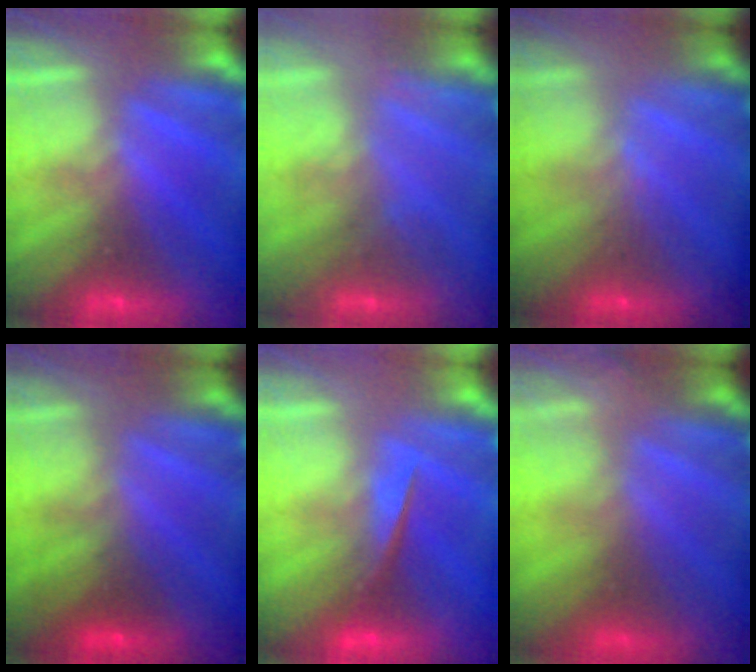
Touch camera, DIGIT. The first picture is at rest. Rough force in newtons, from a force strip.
{"total": 2.8}
{"total": 2.7}
{"total": 1.7}
{"total": 4.6}
{"total": 7.8}